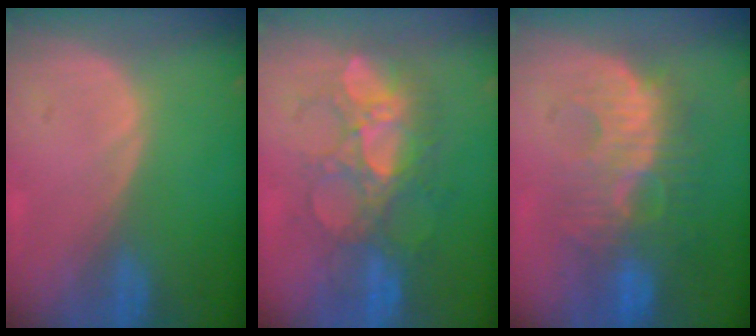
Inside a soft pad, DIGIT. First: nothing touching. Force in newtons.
{"total": 8.8, "press": 8.7, "slide": 1.6}
{"total": 10.0, "press": 9.6, "slide": 2.7}